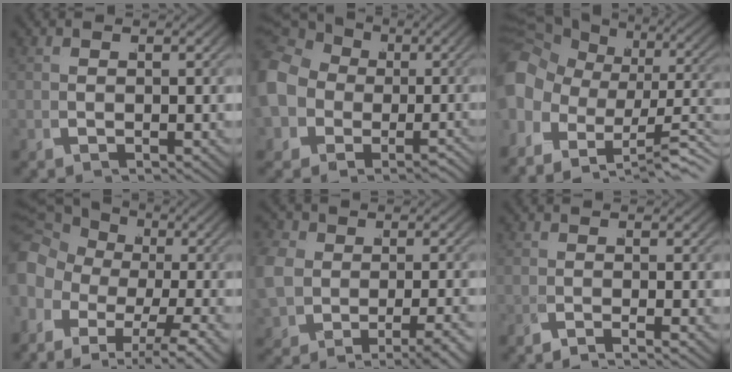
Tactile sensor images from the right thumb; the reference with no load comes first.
{"total": 11.0, "force": [0.3, 9.6, 5.3], "torque": [-0.122, -0.016, -0.002]}
{"total": 11.3, "force": [-2.1, 7.8, 7.9], "torque": [-0.127, -0.008, -0.035]}
{"total": 9.4, "force": [-0.4, 7.3, 5.9], "torque": [-0.094, -0.013, -0.008]}
{"total": 5.2, "force": [-2.1, 3.7, 2.9], "torque": [-0.067, -0.013, -0.029]}
{"total": 1.7, "force": [-1.6, 0.4, 0.5], "torque": [0.002, 0.003, -0.038]}